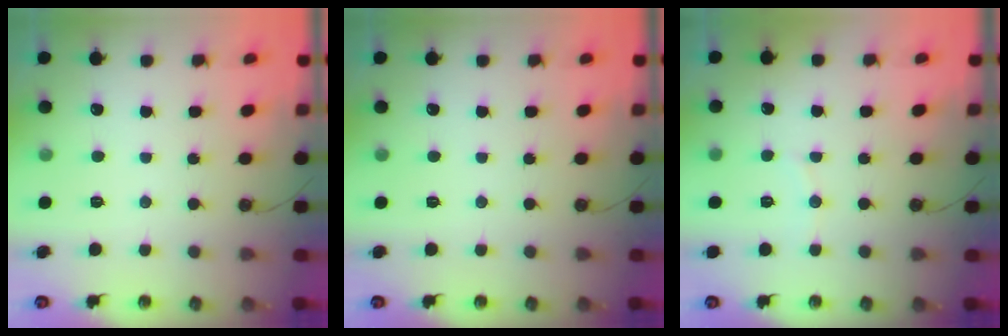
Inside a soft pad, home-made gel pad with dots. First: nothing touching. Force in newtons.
{"total": 0.0}
{"total": 3.7, "press": 3.6, "slide": 0.8}